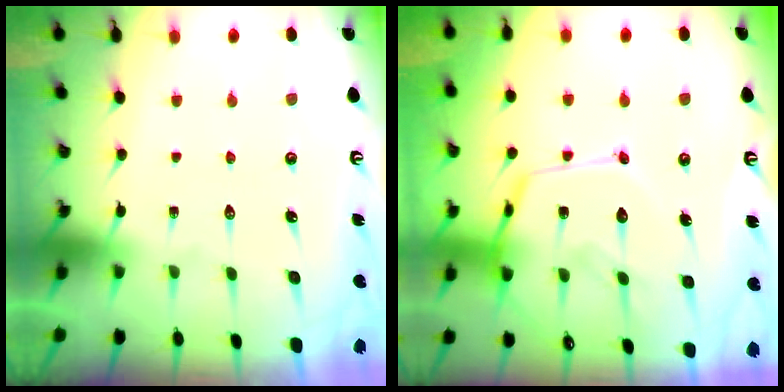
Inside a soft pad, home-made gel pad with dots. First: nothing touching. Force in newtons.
{"total": 16.7, "press": 16.6, "slide": 1.4}